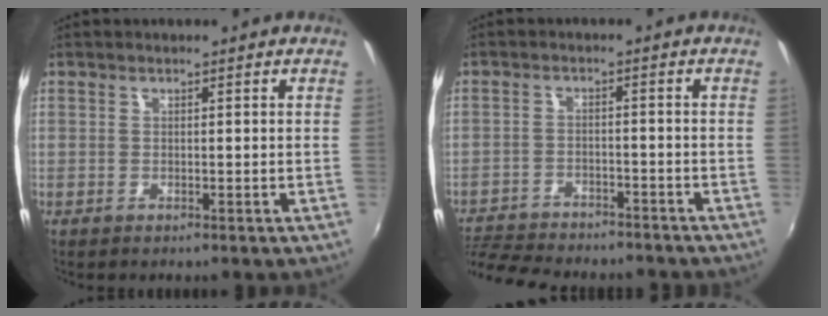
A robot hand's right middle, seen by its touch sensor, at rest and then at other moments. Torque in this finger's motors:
{"motor_torque": [0.98, -1.16, 0.45, 0.12]}